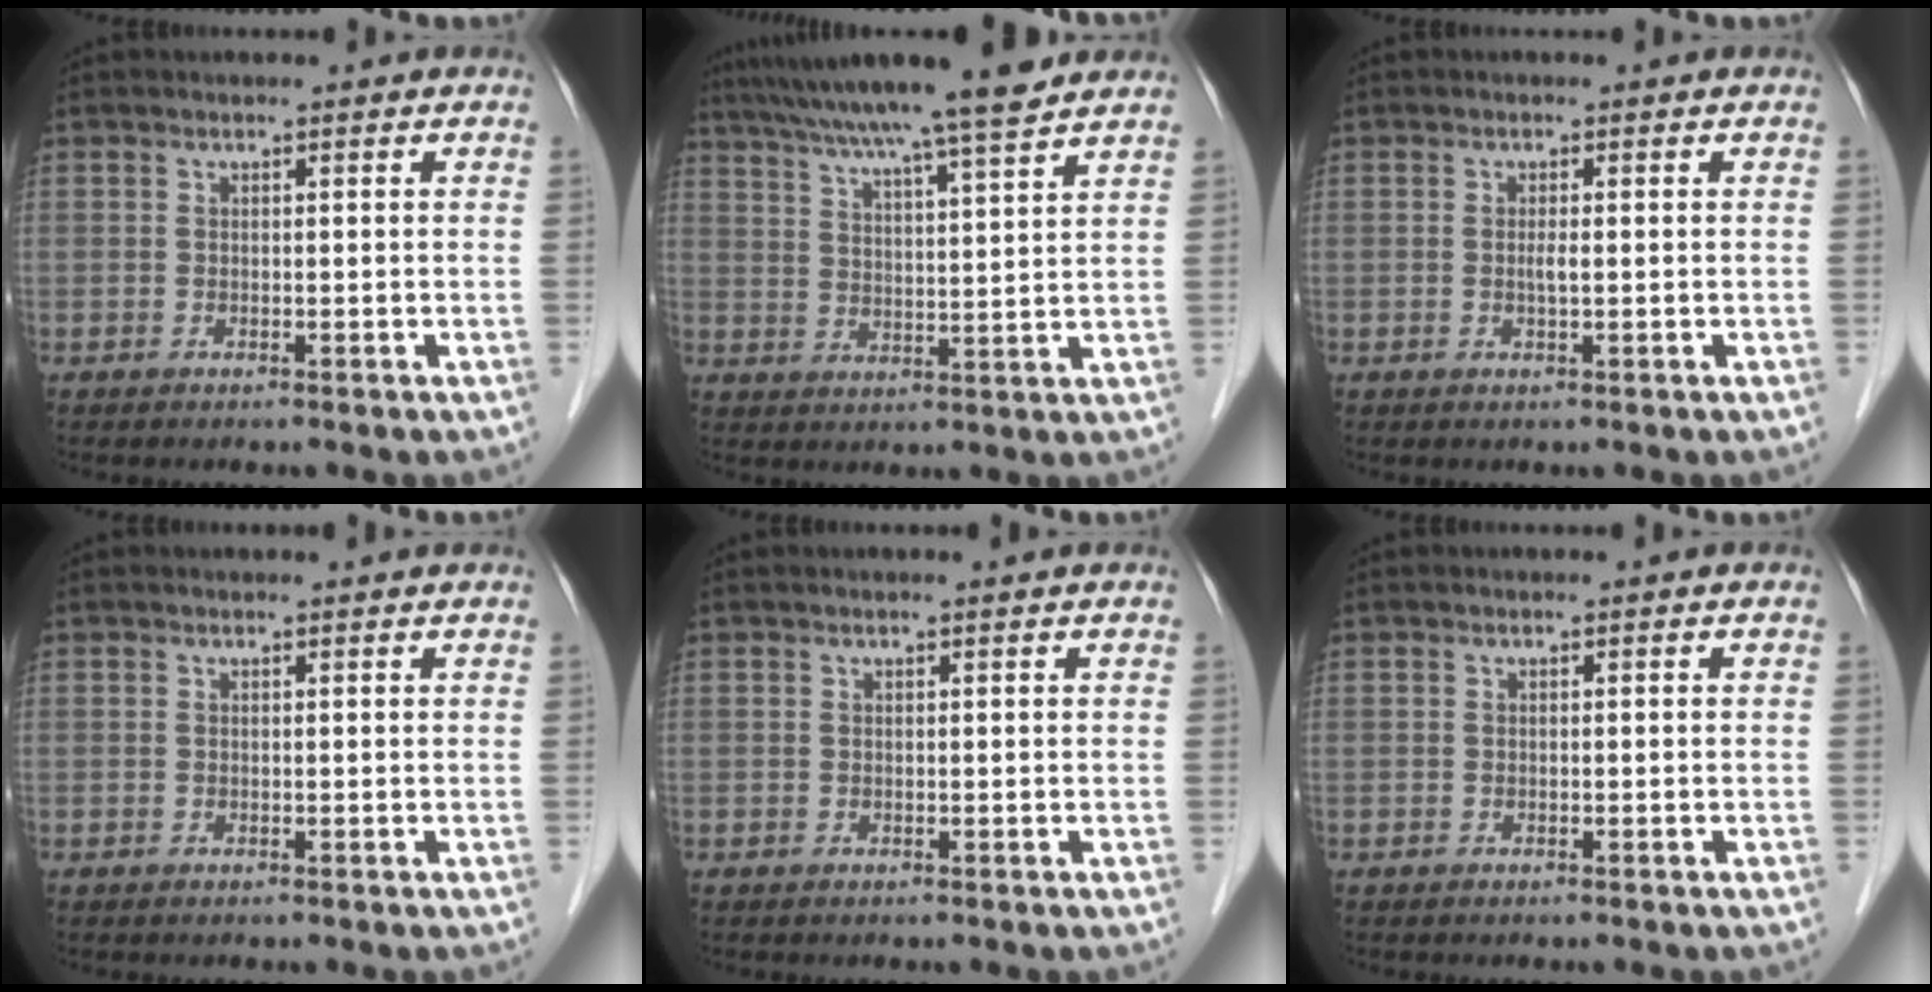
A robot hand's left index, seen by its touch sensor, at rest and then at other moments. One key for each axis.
{"total": 15.8, "fx": 13.4, "fy": -0.4, "fz": 8.5, "tx": -0.145, "ty": 0.024, "tz": 0.200}
{"total": 1.3, "fx": -0.1, "fy": 0.1, "fz": 1.2, "tx": -0.026, "ty": -0.001, "tz": -0.002}
{"total": 1.0, "fx": 1.0, "fy": 0.0, "fz": 0.1, "tx": -0.010, "ty": 0.003, "tz": 0.009}
{"total": 0.7, "fx": 0.6, "fy": -0.1, "fz": 0.3, "tx": -0.010, "ty": 0.004, "tz": 0.011}
{"total": 0.0}